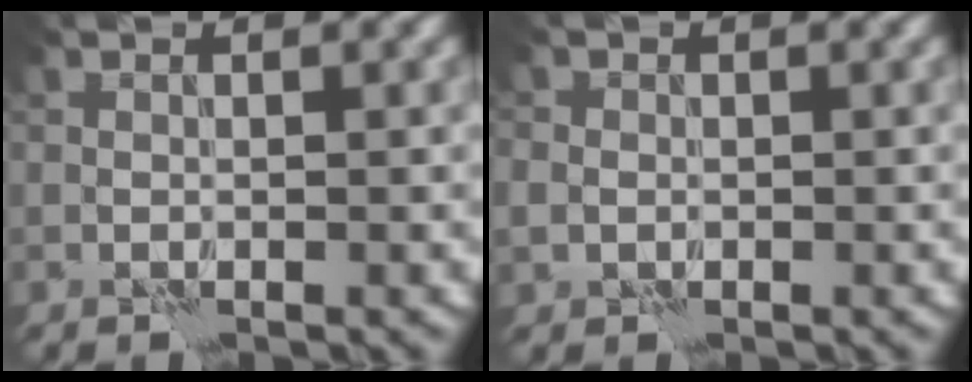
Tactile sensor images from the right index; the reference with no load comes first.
{"total": 1.8, "force": [-0.3, 1.7, 0.7], "torque": [-0.012, -0.001, -0.004]}